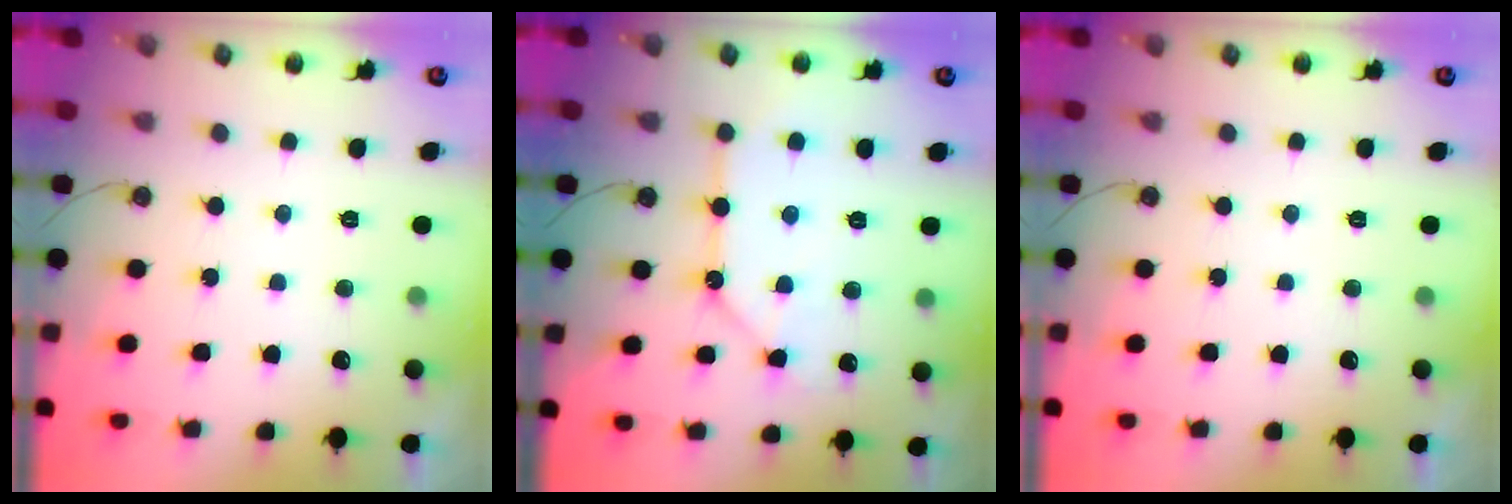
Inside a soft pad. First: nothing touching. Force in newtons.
{"total": 12.0, "press": 11.9, "slide": 1.3}
{"total": 0.0}